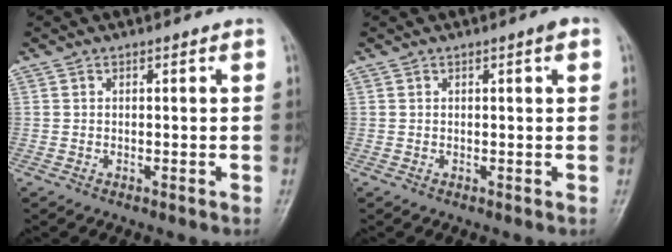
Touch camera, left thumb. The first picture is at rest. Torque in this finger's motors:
{"motor_torque": [0.00, 0.01, 0.01, -0.10, 0.00]}